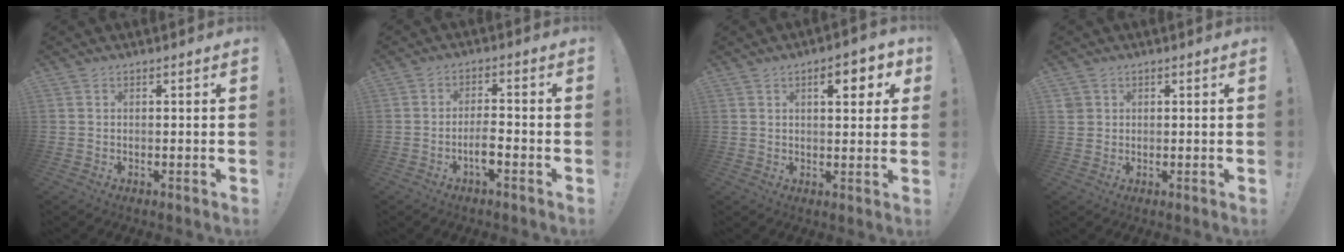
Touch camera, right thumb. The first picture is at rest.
{"total": 5.5, "force": [-2.6, 1.4, 4.6], "torque": [-0.096, 0.002, -0.045]}
{"total": 7.5, "force": [3.0, 2.7, 6.3], "torque": [-0.069, -0.010, 0.040]}
{"total": 2.4, "force": [1.1, 2.1, 0.5], "torque": [-0.008, 0.000, 0.022]}